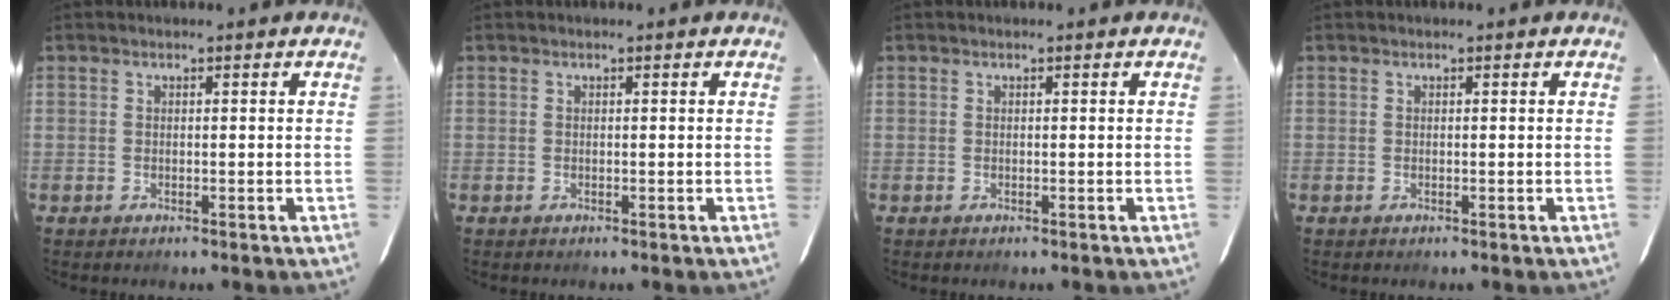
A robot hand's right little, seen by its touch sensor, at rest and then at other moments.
{"total": 0.0}
{"total": 0.0}
{"total": 0.0}